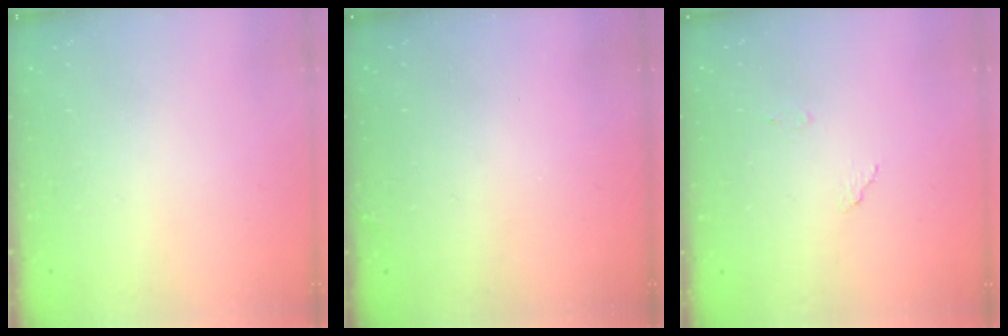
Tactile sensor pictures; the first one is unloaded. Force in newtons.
{"total": 5.0, "press": 5.0, "slide": 0.0}
{"total": 8.3, "press": 8.3, "slide": 0.8}